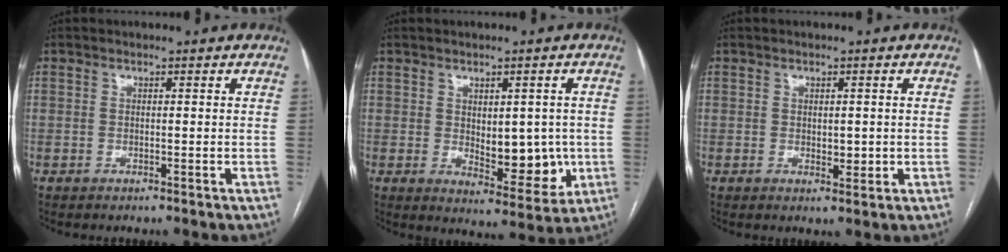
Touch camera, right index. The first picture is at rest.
{"total": 8.6, "force": [-0.4, 4.0, 7.6], "torque": [-0.096, -0.004, 0.012]}
{"total": 2.2, "force": [0.0, 1.1, 1.8], "torque": [-0.025, -0.004, 0.005]}